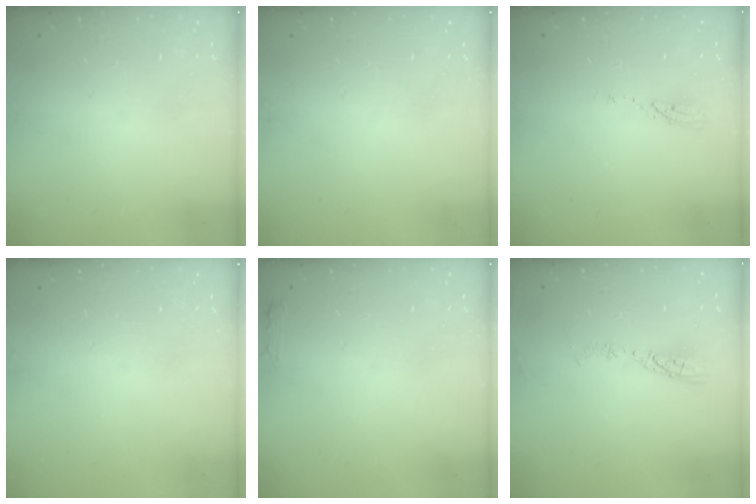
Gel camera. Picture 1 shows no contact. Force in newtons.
{"total": 0.0}
{"total": 3.0, "press": 2.9, "slide": 0.3}
{"total": 0.0}
{"total": 2.7, "press": 2.6, "slide": 0.5}
{"total": 5.9, "press": 5.8, "slide": 0.7}